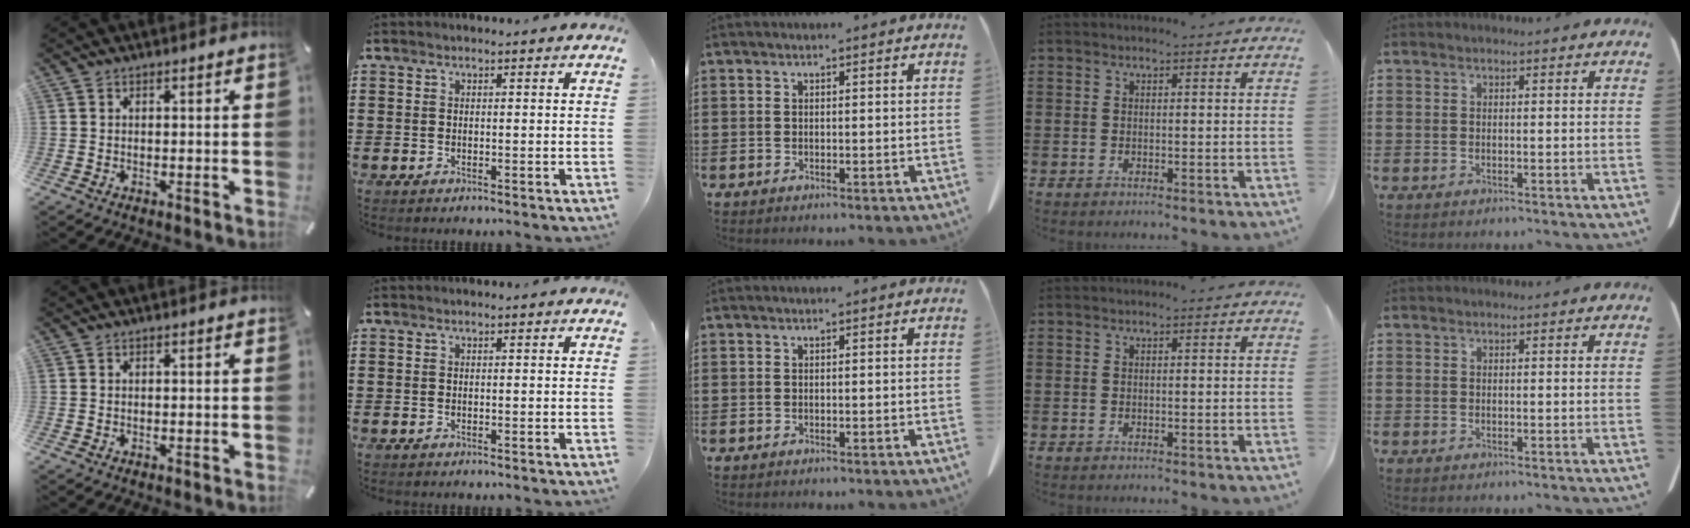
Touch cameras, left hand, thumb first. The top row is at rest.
{}